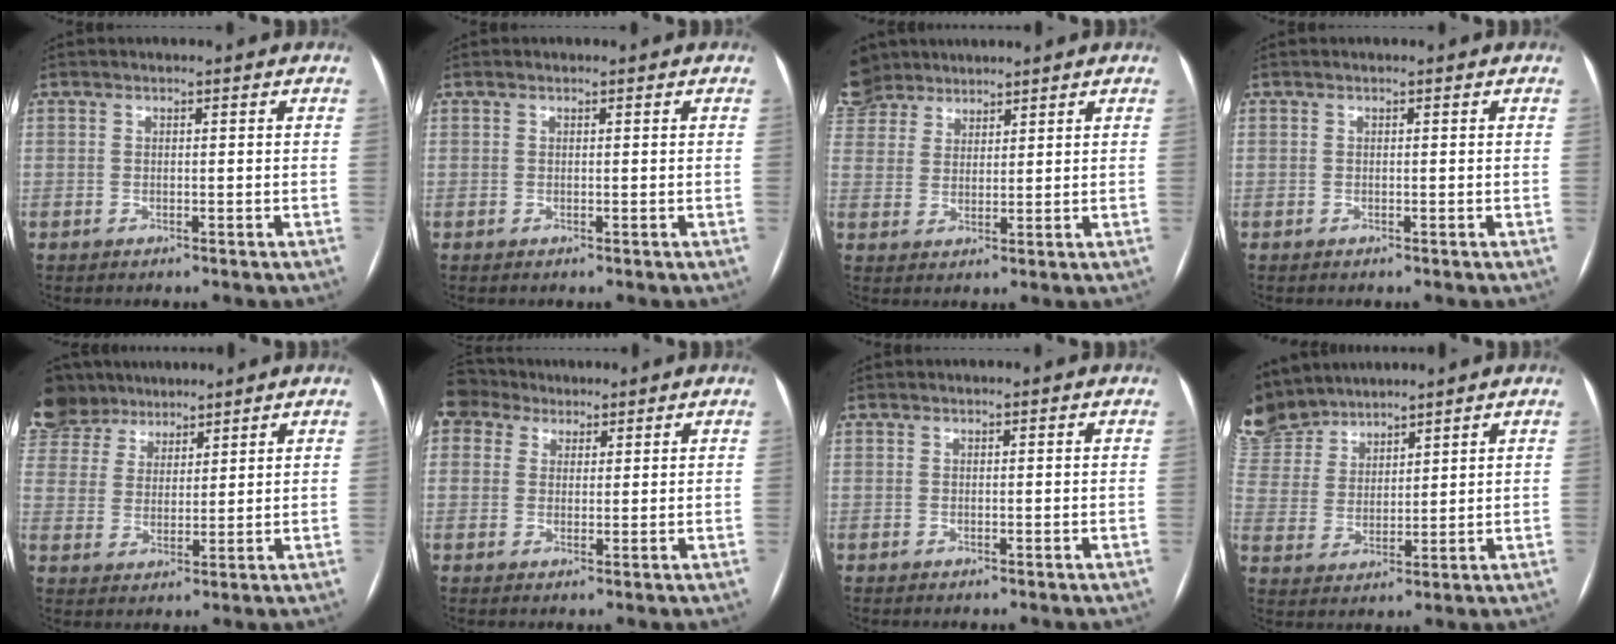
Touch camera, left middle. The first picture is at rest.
{"total": 0.0}
{"total": 7.3, "force": [6.5, 3.1, 1.0], "torque": [-0.040, 0.014, 0.137]}
{"total": 0.0}
{"total": 12.5, "force": [10.4, 5.8, 3.8], "torque": [-0.106, 0.037, 0.202]}
{"total": 2.8, "force": [2.5, 1.1, -0.6], "torque": [0.005, 0.014, 0.053]}
{"total": 0.0}
{"total": 11.0, "force": [10.5, 2.3, 2.3], "torque": [-0.077, 0.007, 0.228]}